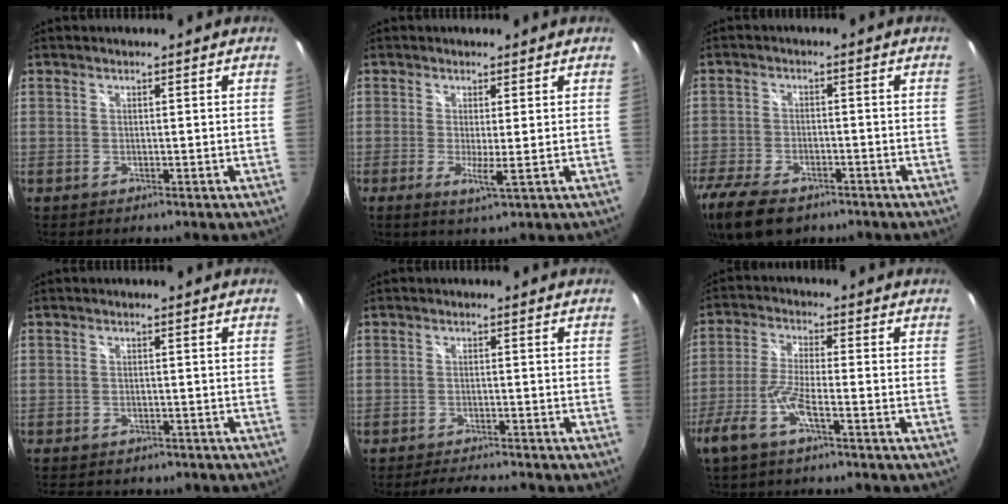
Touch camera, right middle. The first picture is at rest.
{"total": 3.0, "force": [-0.3, -0.3, 2.9], "torque": [-0.058, -0.009, -0.007]}
{"total": 13.8, "force": [-9.6, 6.7, 7.4], "torque": [-0.197, -0.037, -0.168]}
{"total": 7.5, "force": [-6.2, 3.0, 3.1], "torque": [-0.061, -0.014, -0.080]}
{"total": 5.2, "force": [-4.9, 0.3, 1.7], "torque": [-0.040, -0.003, -0.074]}
{"total": 8.1, "force": [-4.7, 1.0, 6.5], "torque": [-0.149, -0.005, -0.090]}